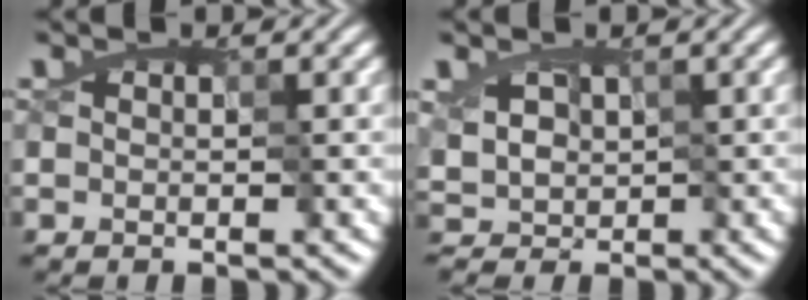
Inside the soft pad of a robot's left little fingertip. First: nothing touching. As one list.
[{"total": 2.3, "force": [0.2, 2.1, 0.8], "torque": [-0.035, -0.004, 0.022]}]